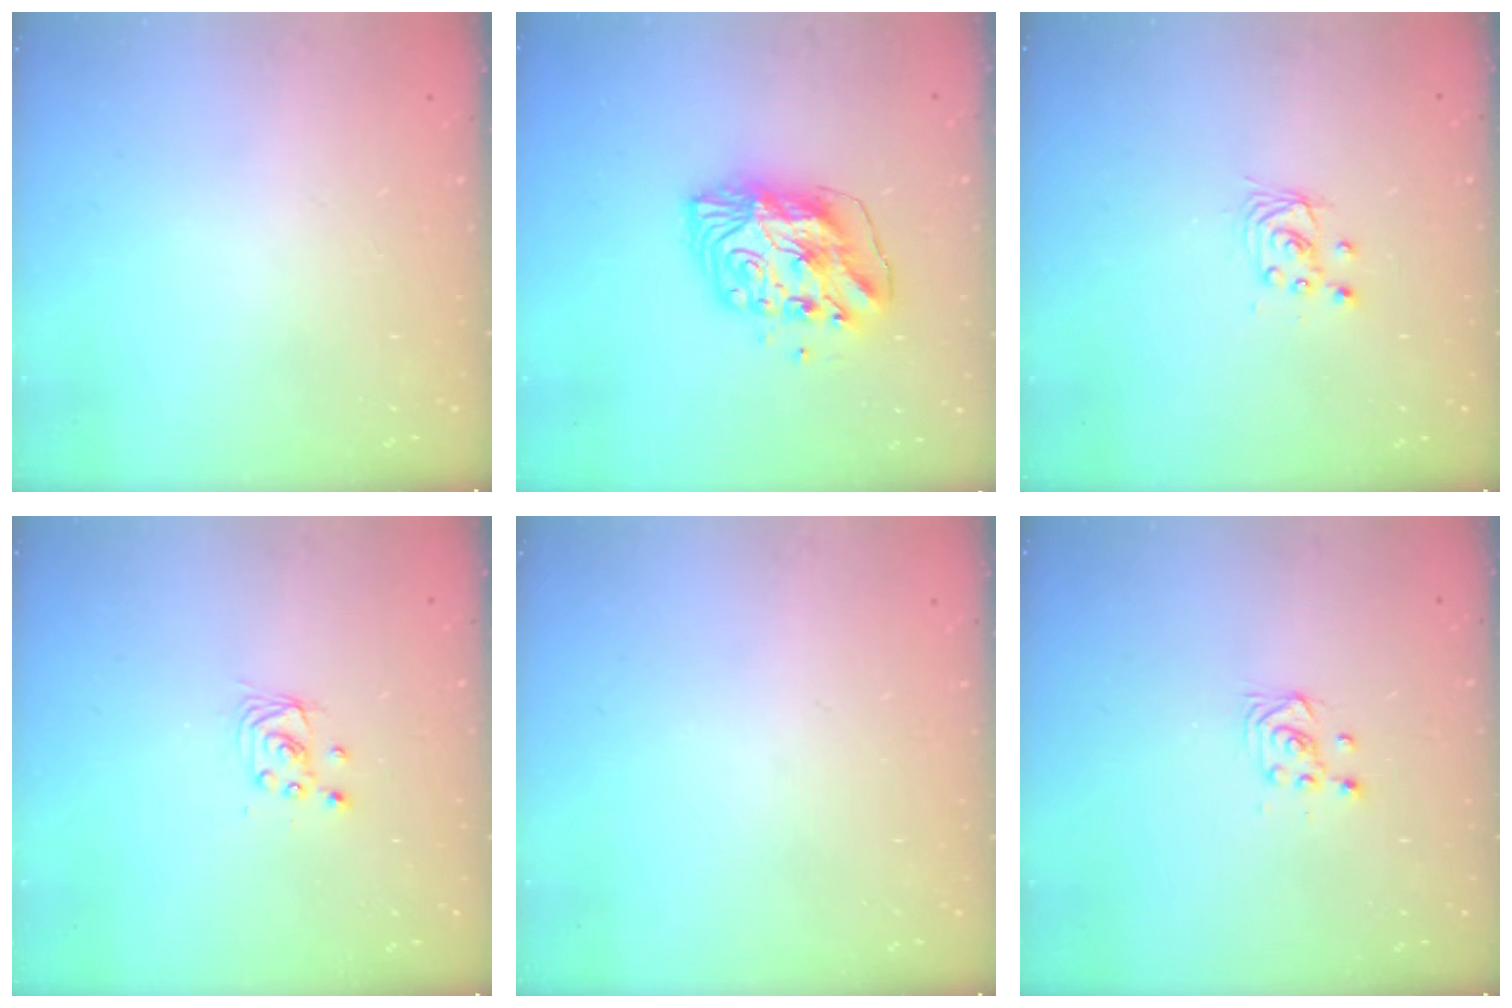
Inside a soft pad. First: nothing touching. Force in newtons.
{"total": 11.2, "press": 11.2, "slide": 1.1}
{"total": 2.9, "press": 2.9, "slide": 0.2}
{"total": 2.9, "press": 2.9, "slide": 0.2}
{"total": 0.0}
{"total": 3.7, "press": 3.5, "slide": 1.1}